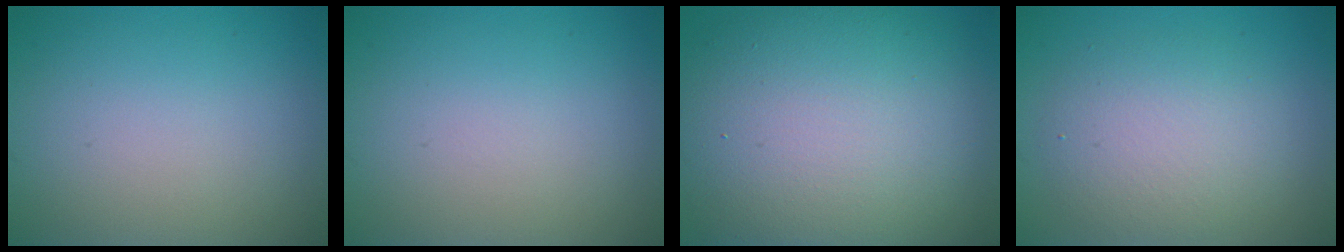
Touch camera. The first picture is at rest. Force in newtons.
{"total": 0.0}
{"total": 14.6, "press": 14.6, "slide": 0.8}
{"total": 4.5, "press": 4.5, "slide": 0.5}